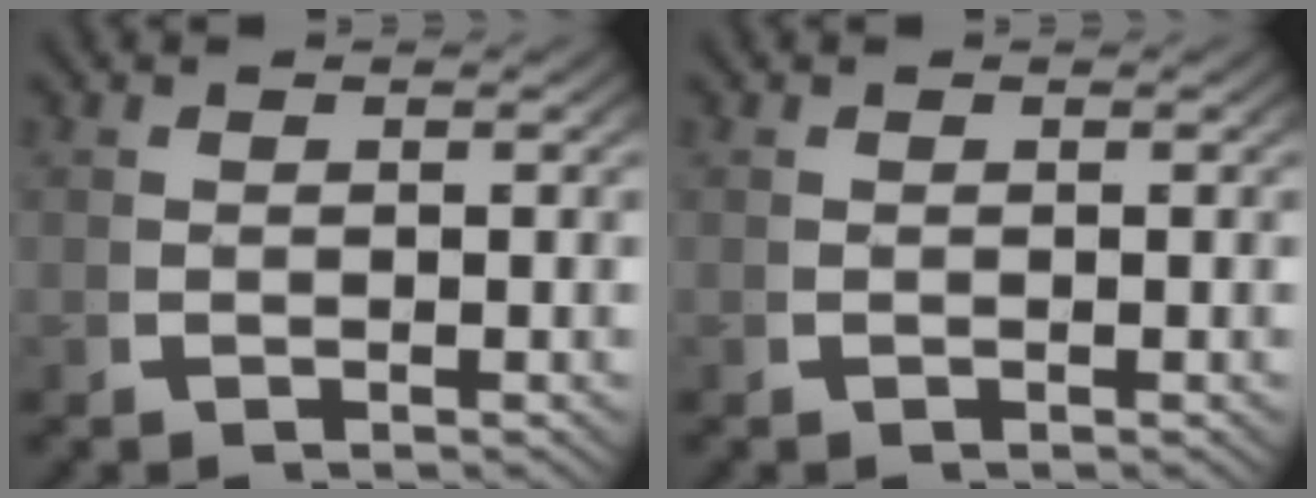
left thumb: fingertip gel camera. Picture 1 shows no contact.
{"total": 0.0}